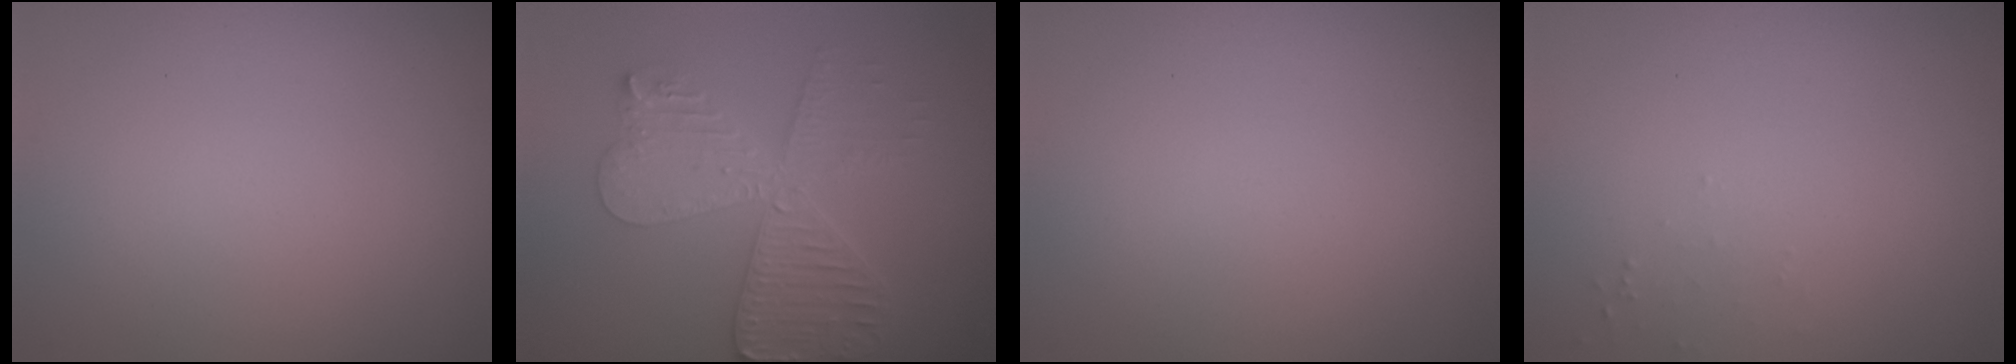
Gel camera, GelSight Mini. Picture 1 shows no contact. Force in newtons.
{"total": 5.7, "press": 5.6, "slide": 0.7}
{"total": 0.0}
{"total": 0.6, "press": 0.6, "slide": 0.2}